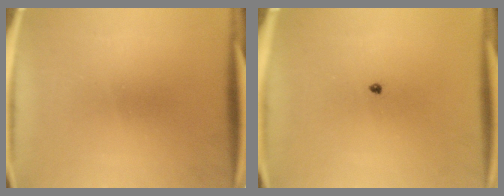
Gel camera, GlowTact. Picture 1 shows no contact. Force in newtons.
{"total": 0.6}